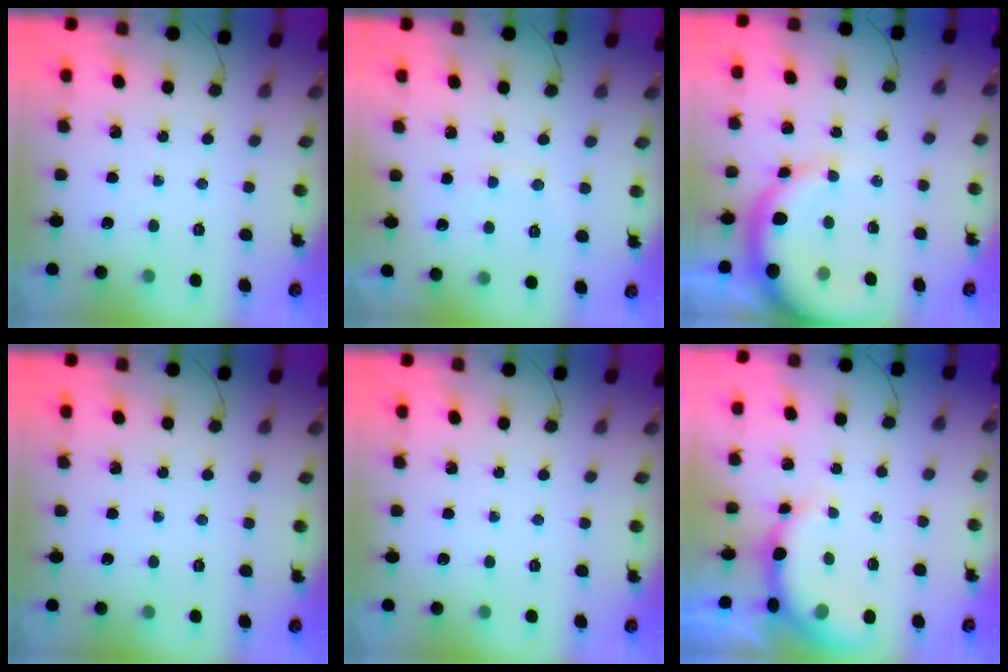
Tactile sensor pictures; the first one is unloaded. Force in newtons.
{"total": 7.3, "press": 7.2, "slide": 1.2}
{"total": 13.0, "press": 12.7, "slide": 2.4}
{"total": 0.0}
{"total": 0.0}
{"total": 8.1, "press": 8.0, "slide": 1.3}